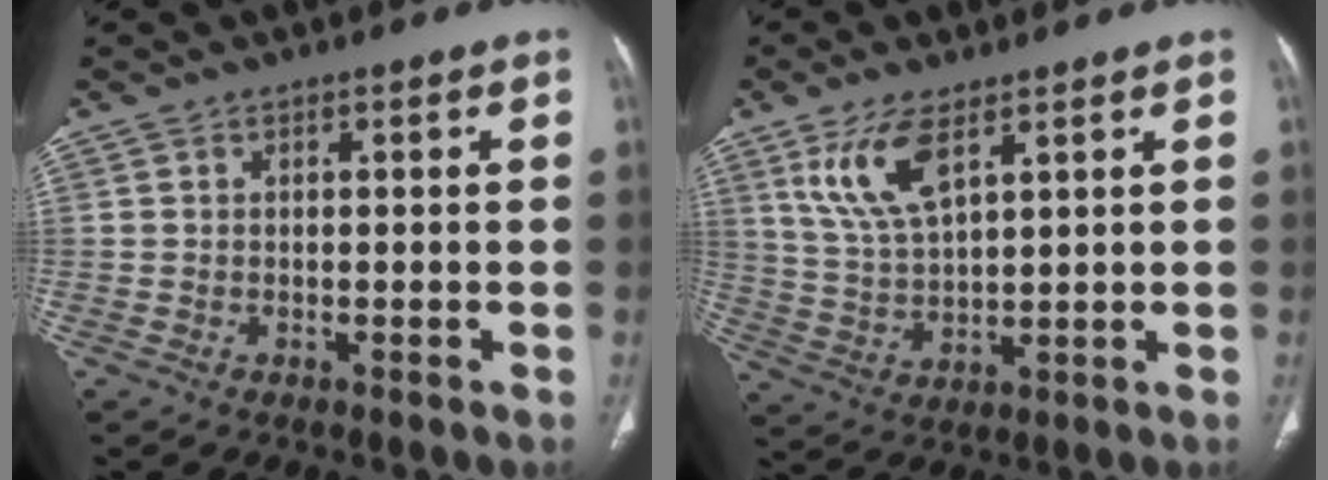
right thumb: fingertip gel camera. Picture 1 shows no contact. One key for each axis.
{"total": 9.5, "fx": 5.1, "fy": 3.5, "fz": 7.2, "tx": -0.148, "ty": -0.020, "tz": 0.113}